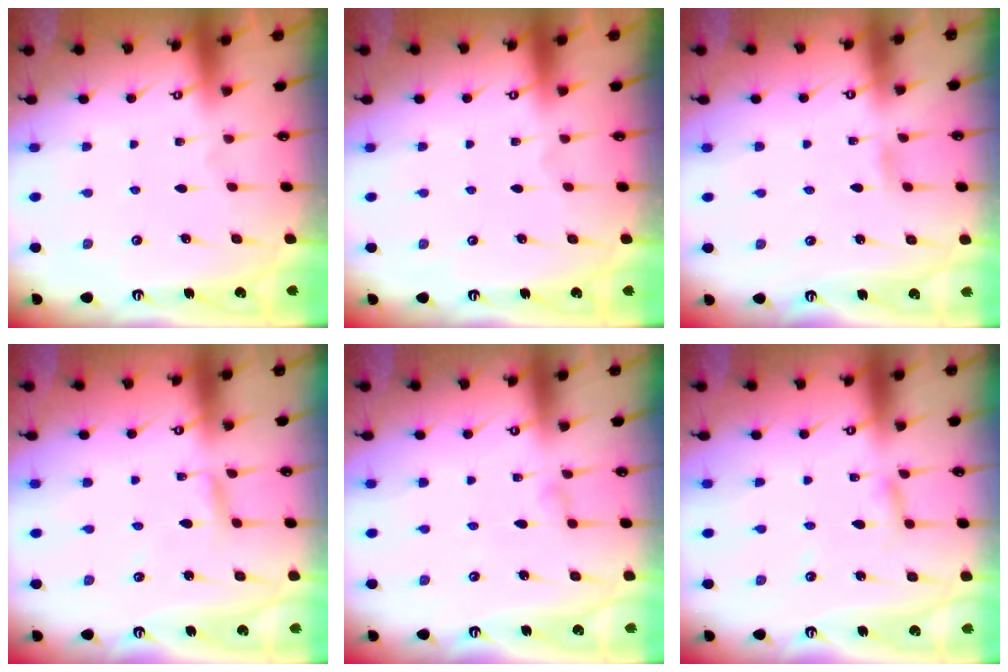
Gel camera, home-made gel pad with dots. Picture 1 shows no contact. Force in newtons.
{"total": 0.0}
{"total": 2.0, "press": 2.0, "slide": 0.2}
{"total": 2.4, "press": 2.4, "slide": 0.2}
{"total": 3.8, "press": 3.8, "slide": 0.5}
{"total": 2.7, "press": 2.7, "slide": 0.3}